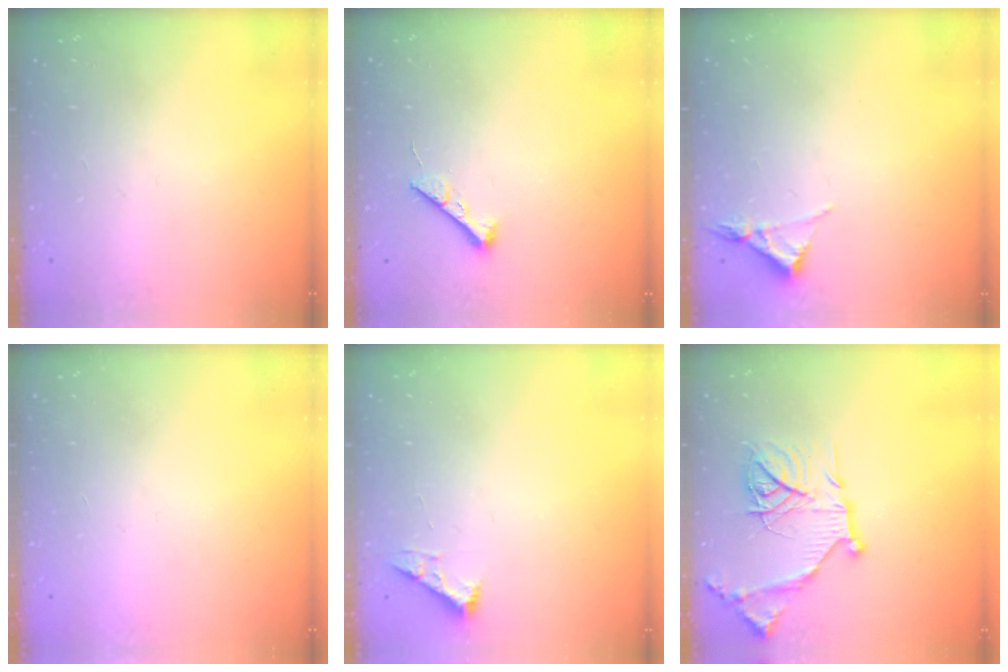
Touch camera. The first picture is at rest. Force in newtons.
{"total": 5.4, "press": 5.4, "slide": 0.8}
{"total": 3.4, "press": 3.4, "slide": 0.5}
{"total": 1.5, "press": 1.5, "slide": 0.1}
{"total": 2.5, "press": 2.5, "slide": 0.3}
{"total": 18.5, "press": 18.4, "slide": 1.9}